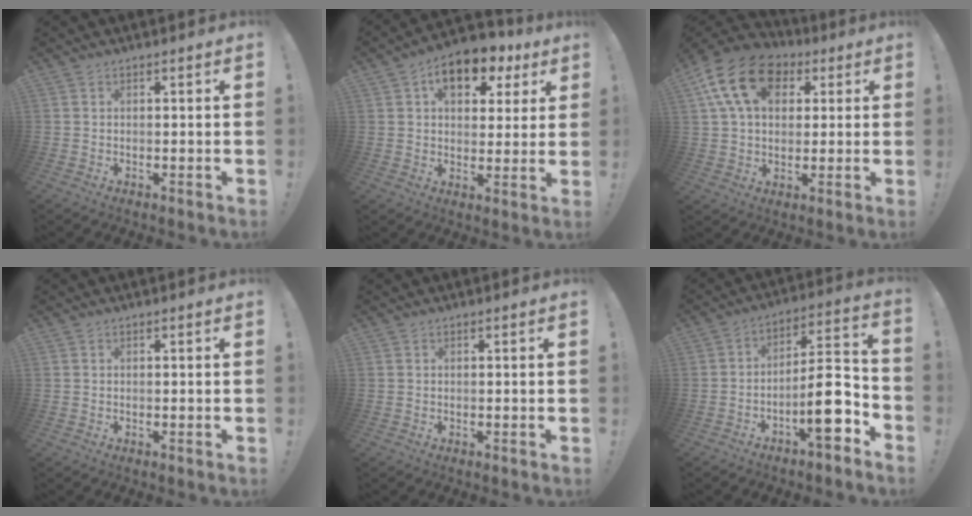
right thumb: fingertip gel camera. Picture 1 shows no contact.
{"total": 11.9, "force": [6.3, 7.1, 7.2], "torque": [-0.096, -0.033, 0.111]}
{"total": 17.9, "force": [6.3, 12.4, 11.3], "torque": [-0.182, -0.005, 0.117]}
{"total": 0.0}
{"total": 0.0}
{"total": 14.2, "force": [-6.1, 4.2, 12.1], "torque": [-0.175, 0.036, -0.097]}